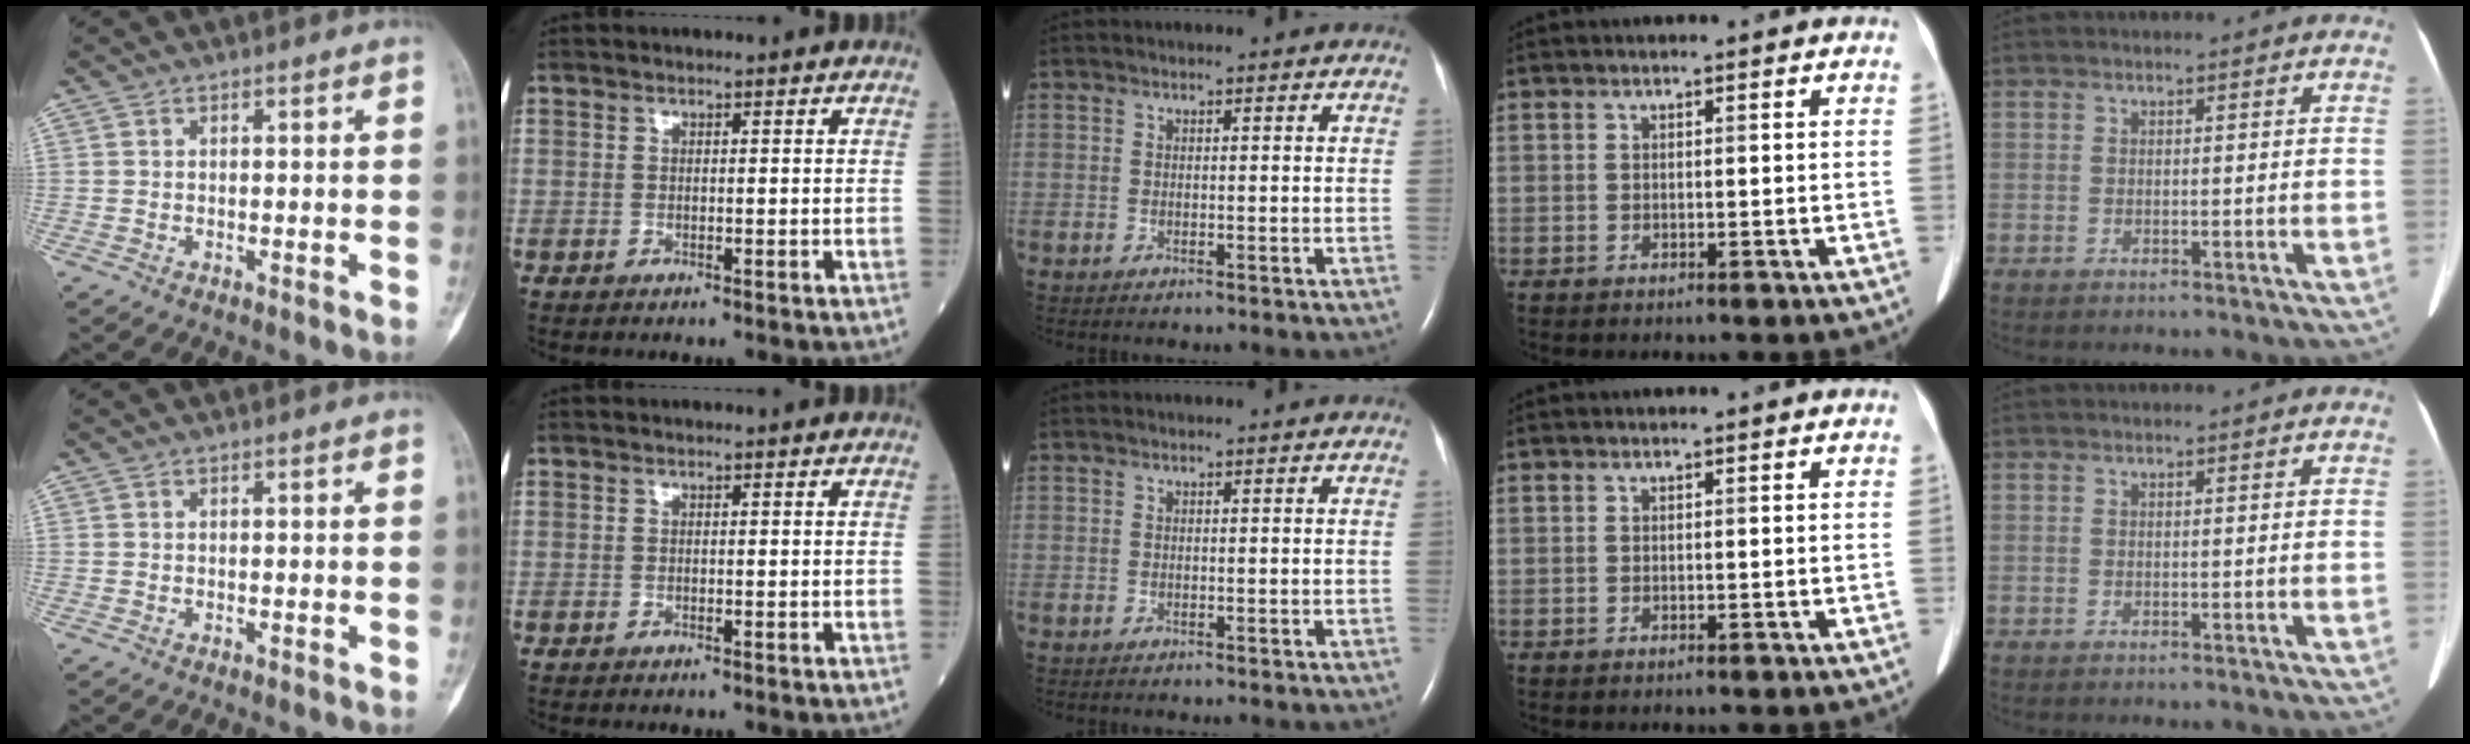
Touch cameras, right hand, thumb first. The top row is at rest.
{}